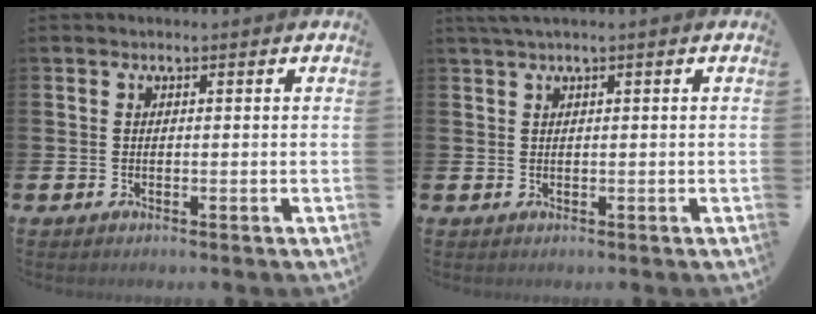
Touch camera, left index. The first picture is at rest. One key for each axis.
{"total": 1.4, "fx": 0.9, "fy": -0.1, "fz": 1.0, "tx": -0.027, "ty": 0.004, "tz": 0.018}